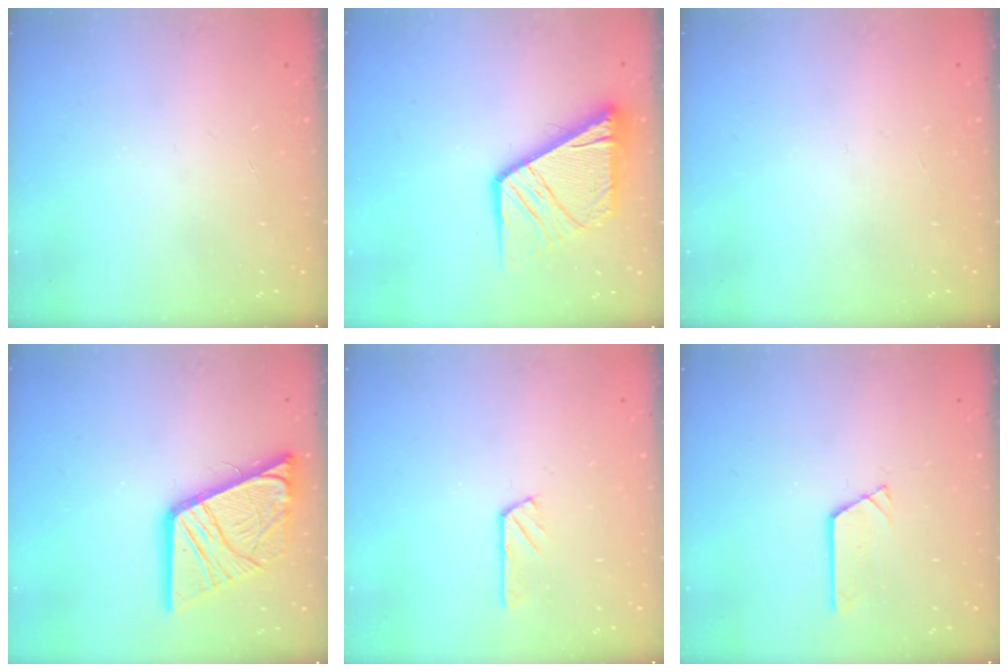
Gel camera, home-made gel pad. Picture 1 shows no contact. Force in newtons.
{"total": 15.3, "press": 15.2, "slide": 1.6}
{"total": 0.0}
{"total": 18.0, "press": 17.9, "slide": 2.1}
{"total": 2.9, "press": 2.9, "slide": 0.5}
{"total": 3.2, "press": 3.2, "slide": 0.0}